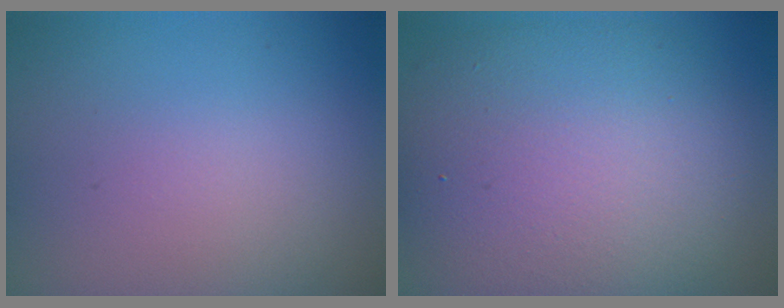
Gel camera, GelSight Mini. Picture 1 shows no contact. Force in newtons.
{"total": 11.1, "press": 11.0, "slide": 0.6}